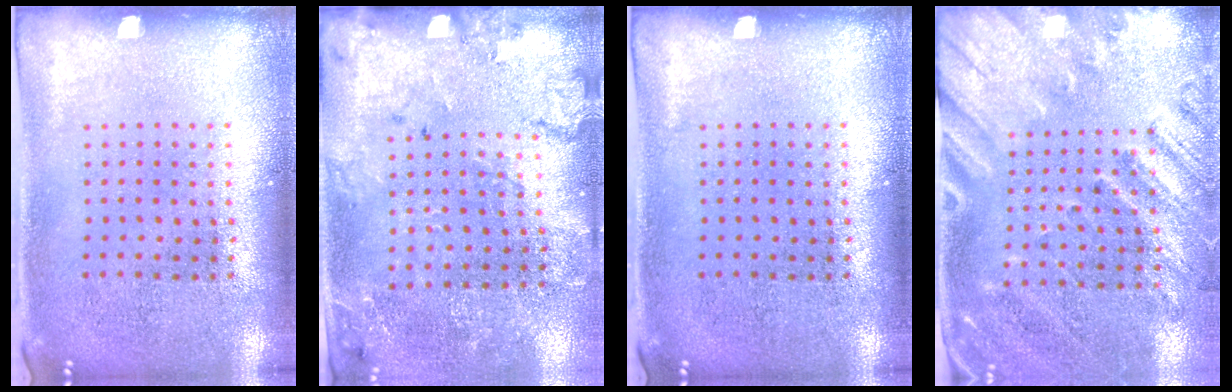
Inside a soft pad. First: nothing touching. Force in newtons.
{"total": 1.7, "press": 1.6, "slide": 0.8}
{"total": 0.0}
{"total": 2.4, "press": 1.9, "slide": 1.5}